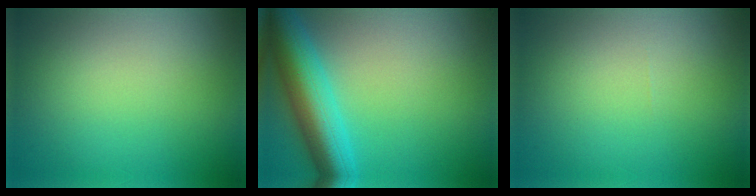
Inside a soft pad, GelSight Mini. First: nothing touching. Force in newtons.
{"total": 8.6, "press": 8.6, "slide": 0.4}
{"total": 0.0}